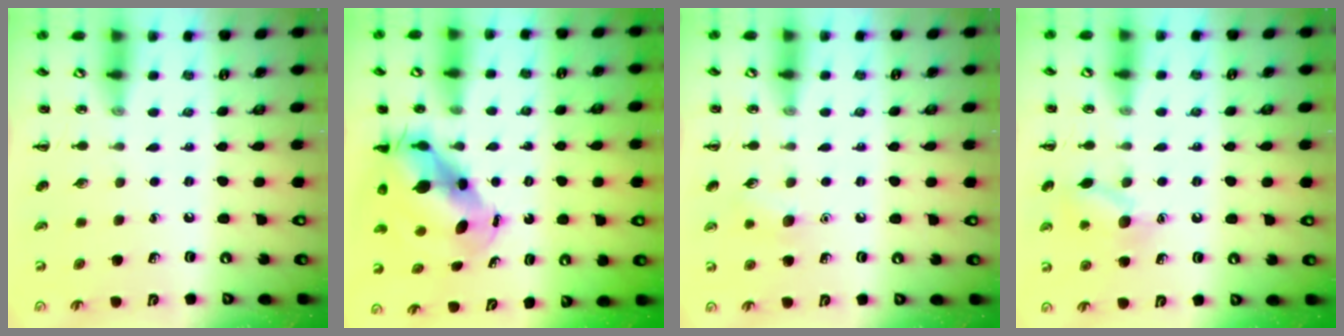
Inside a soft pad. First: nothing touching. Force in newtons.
{"total": 8.4, "press": 8.2, "slide": 1.9}
{"total": 6.0, "press": 5.8, "slide": 1.5}
{"total": 10.0, "press": 9.9, "slide": 1.5}